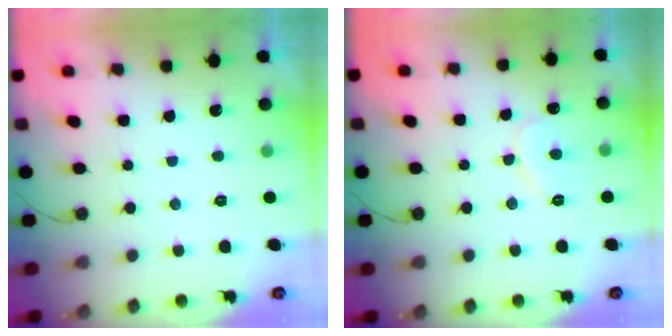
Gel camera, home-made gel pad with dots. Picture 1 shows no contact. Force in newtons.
{"total": 7.0, "press": 7.0, "slide": 0.4}